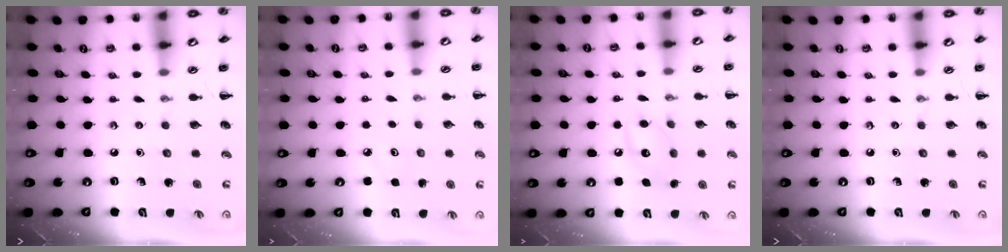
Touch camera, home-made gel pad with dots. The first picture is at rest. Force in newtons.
{"total": 3.1, "press": 2.9, "slide": 0.9}
{"total": 9.7, "press": 9.7, "slide": 0.7}
{"total": 0.0}